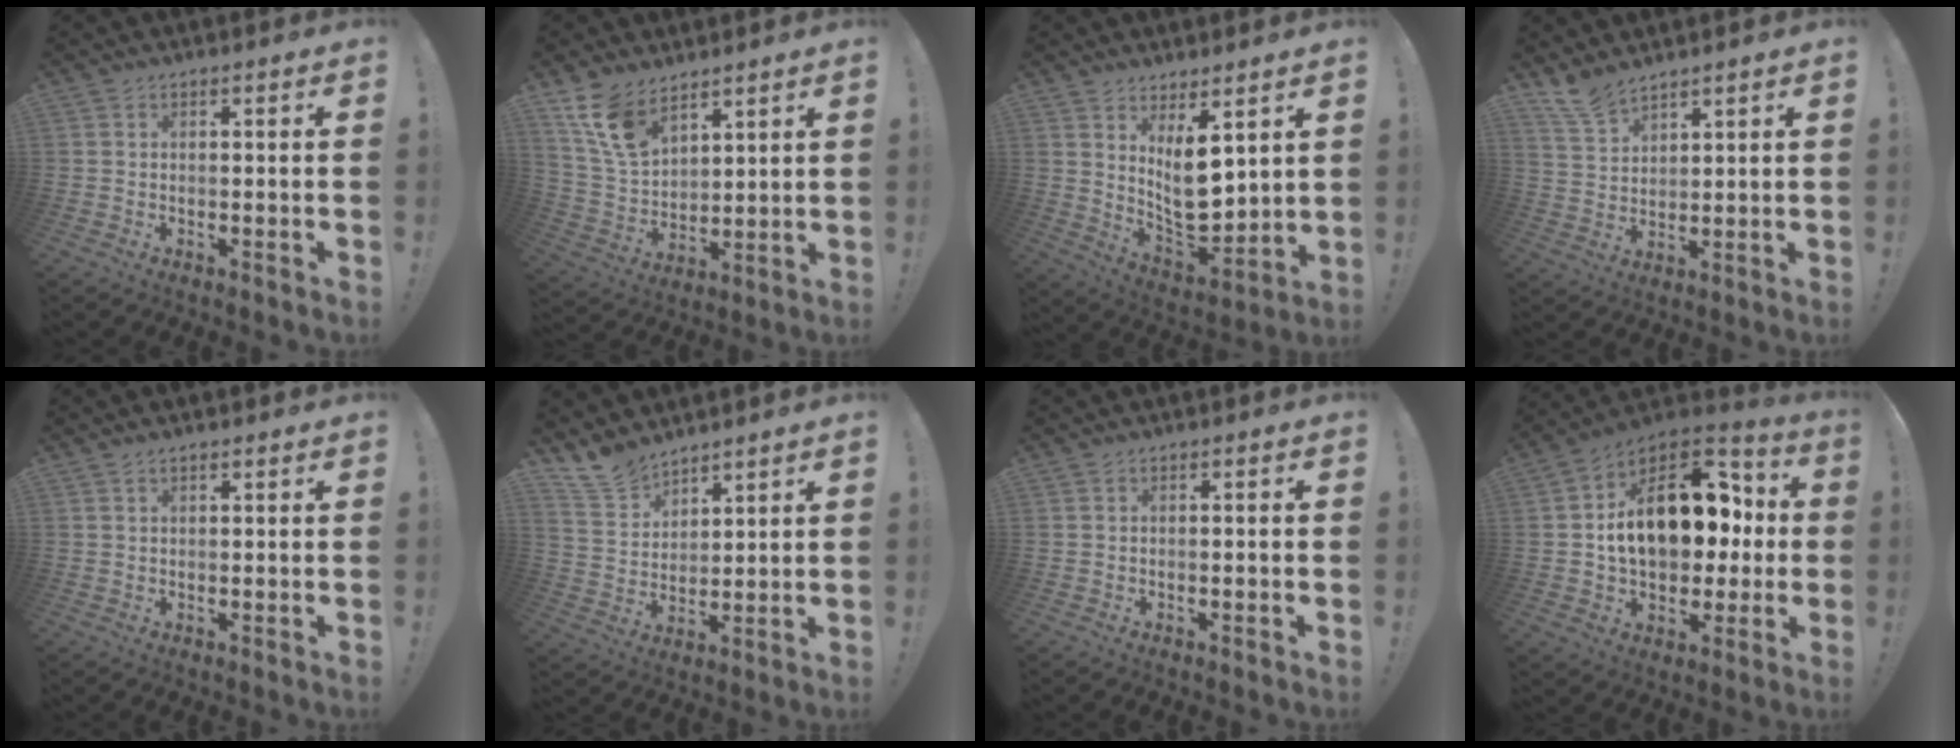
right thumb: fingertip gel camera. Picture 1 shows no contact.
{"total": 12.7, "force": [8.9, 6.9, 5.9], "torque": [-0.121, -0.047, 0.177]}
{"total": 12.0, "force": [4.6, 6.1, 9.2], "torque": [-0.143, -0.052, 0.091]}
{"total": 7.3, "force": [6.4, 2.7, 2.4], "torque": [-0.052, -0.039, 0.124]}
{"total": 1.1, "force": [0.9, 0.4, 0.5], "torque": [-0.007, -0.001, 0.016]}
{"total": 9.7, "force": [8.5, 4.3, 1.9], "torque": [-0.042, -0.065, 0.167]}
{"total": 0.9, "force": [-0.6, -0.1, 0.6], "torque": [-0.017, 0.004, -0.010]}
{"total": 21.2, "force": [2.5, 13.8, 16.0], "torque": [-0.248, 0.008, 0.053]}